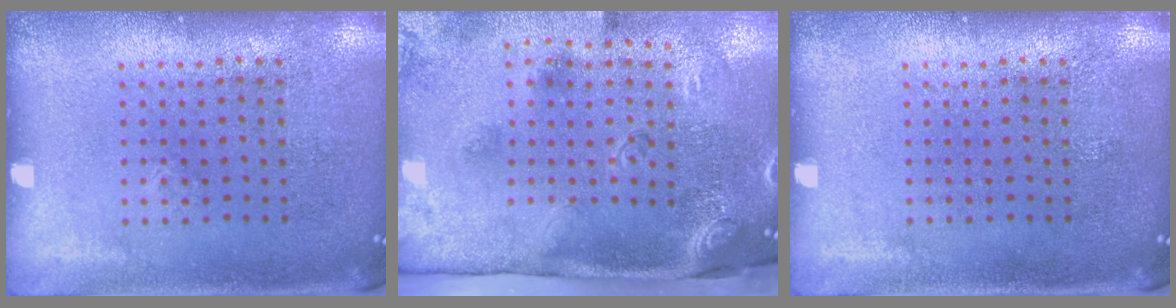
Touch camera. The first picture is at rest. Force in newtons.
{"total": 3.2, "press": 2.0, "slide": 2.5}
{"total": 0.0}